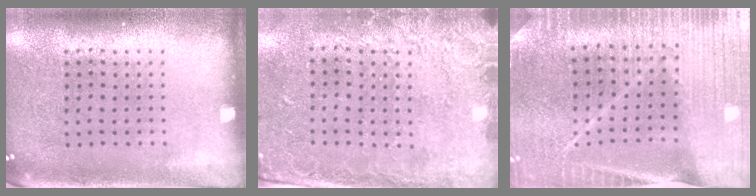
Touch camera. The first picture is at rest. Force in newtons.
{"total": 2.6, "press": 1.9, "slide": 1.8}
{"total": 3.3, "press": 3.2, "slide": 0.4}